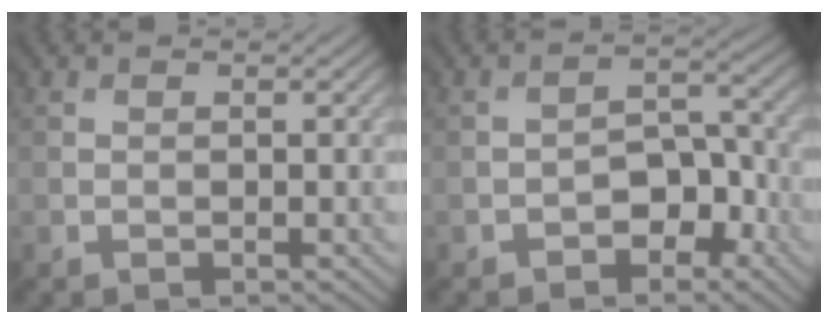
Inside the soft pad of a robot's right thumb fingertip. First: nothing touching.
{"total": 4.2, "force": [-2.8, 2.5, 1.8], "torque": [-0.018, 0.008, -0.045]}